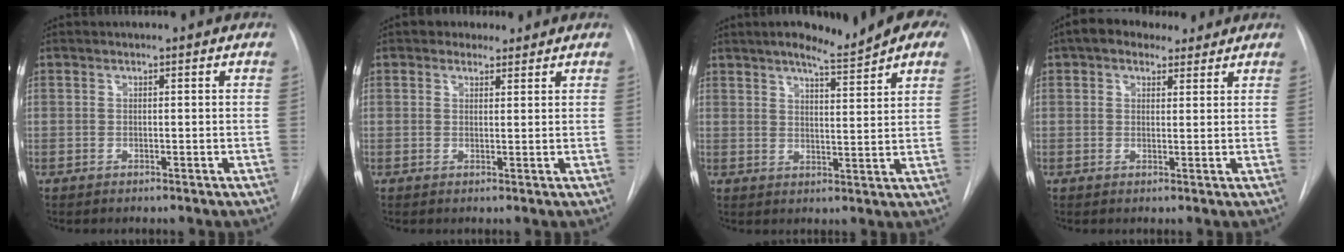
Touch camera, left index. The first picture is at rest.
{"total": 2.5, "force": [1.8, 1.7, 0.4], "torque": [-0.007, 0.012, 0.026]}
{"total": 10.5, "force": [8.0, 1.4, 6.6], "torque": [-0.088, 0.009, 0.101]}
{"total": 6.6, "force": [4.8, 3.5, 2.8], "torque": [-0.041, 0.033, 0.078]}